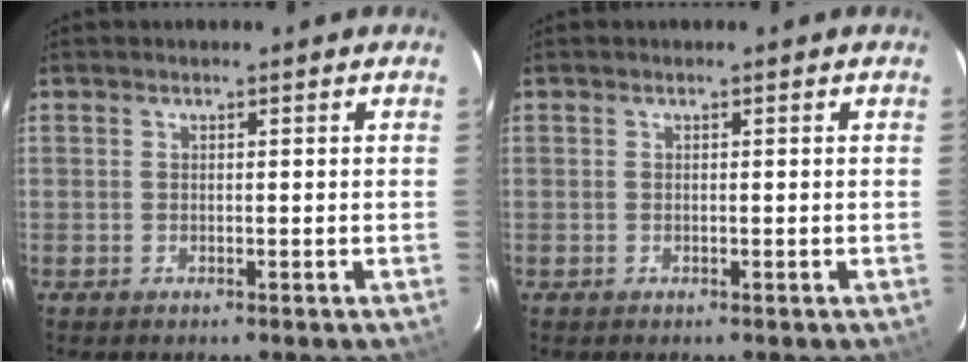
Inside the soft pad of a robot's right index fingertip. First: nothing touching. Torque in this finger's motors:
{"motor_torque": [0.00, 0.00, 0.00, 0.00]}